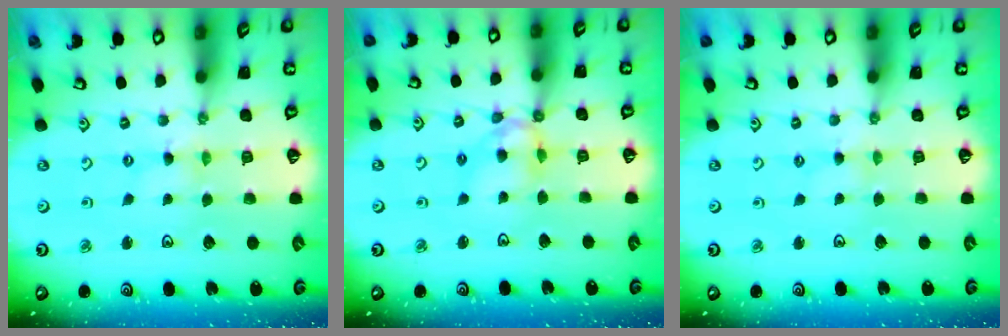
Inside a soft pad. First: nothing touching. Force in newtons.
{"total": 9.3, "press": 9.3, "slide": 1.2}
{"total": 1.4, "press": 1.4, "slide": 0.4}